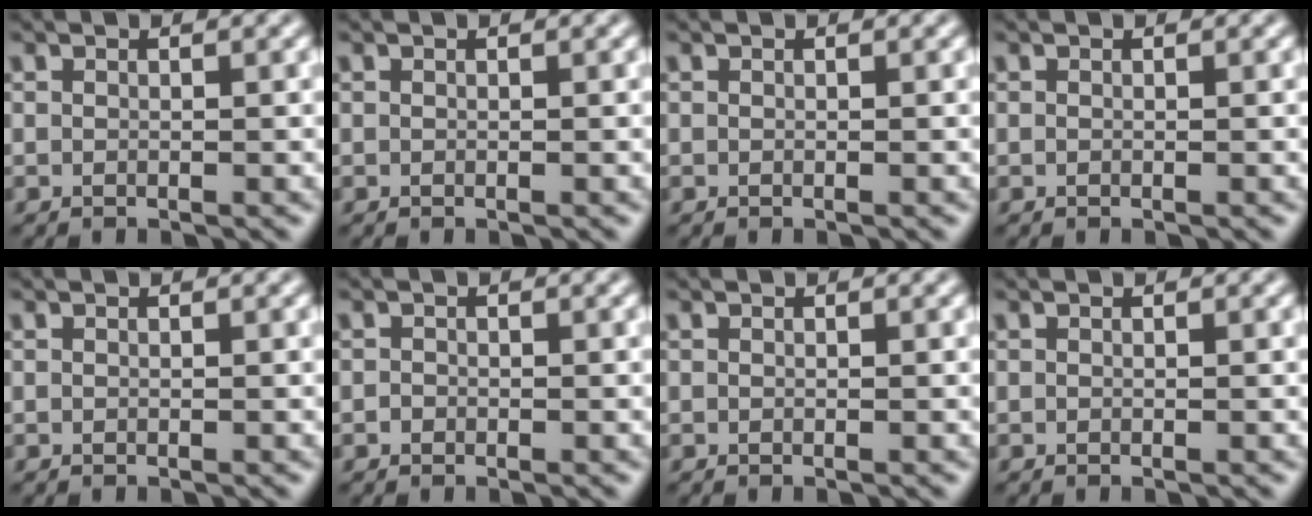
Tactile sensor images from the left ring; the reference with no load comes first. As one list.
[{"total": 0.0}, {"total": 0.0}, {"total": 0.0}, {"total": 0.0}, {"total": 0.5, "force": [-0.3, 0.5, 0.1], "torque": [0.002, -0.003, -0.006]}, {"total": 0.0}, {"total": 0.0}]